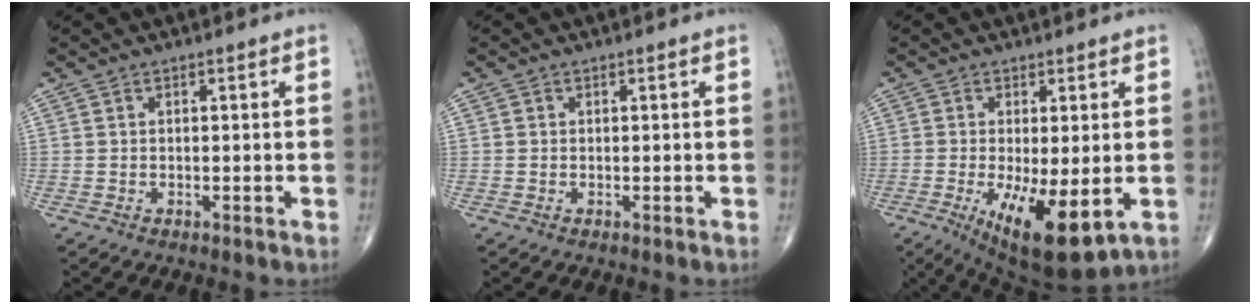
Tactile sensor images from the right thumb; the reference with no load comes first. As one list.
[{"total": 0.0}, {"total": 12.4, "force": [-3.3, 4.2, 11.2], "torque": [-0.183, -0.024, -0.037]}]